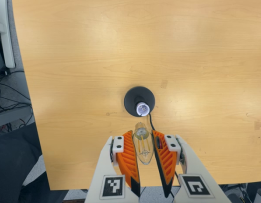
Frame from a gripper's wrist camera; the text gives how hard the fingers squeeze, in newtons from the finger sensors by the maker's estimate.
{"total": 14.3, "left": 15.8, "right": 12.7}